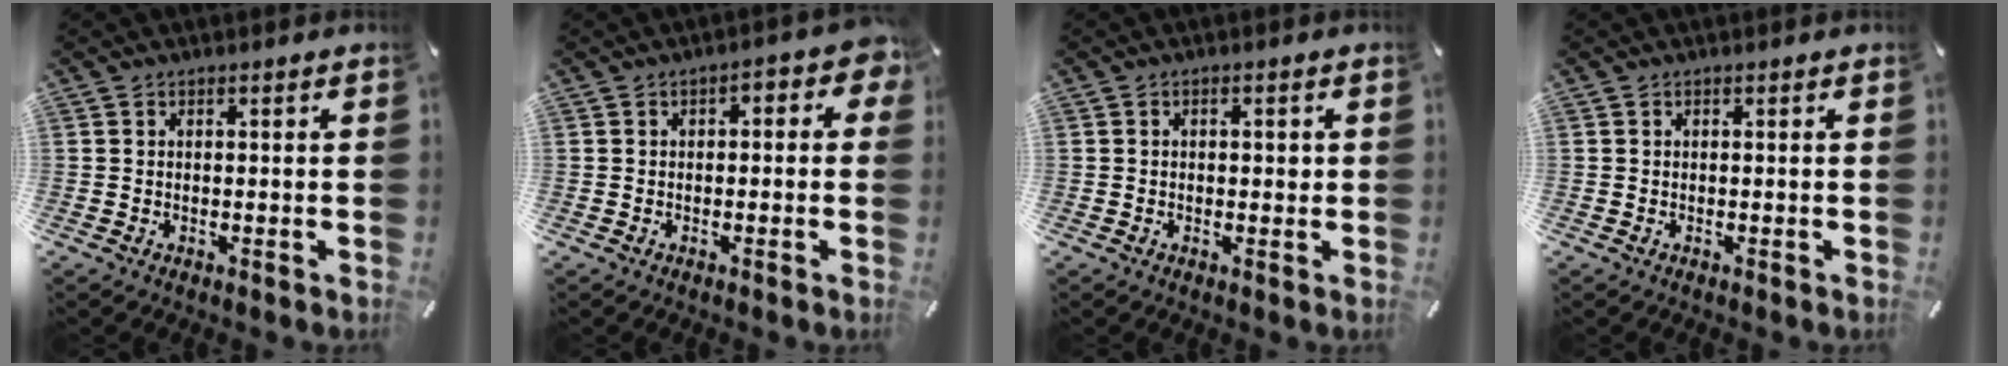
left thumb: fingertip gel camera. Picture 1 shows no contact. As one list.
[{"total": 4.2, "force": [-0.6, 2.3, 3.4], "torque": [-0.054, 0.013, -0.014]}, {"total": 1.7, "force": [-0.1, 1.0, 1.4], "torque": [-0.026, 0.005, -0.003]}, {"total": 0.0}]